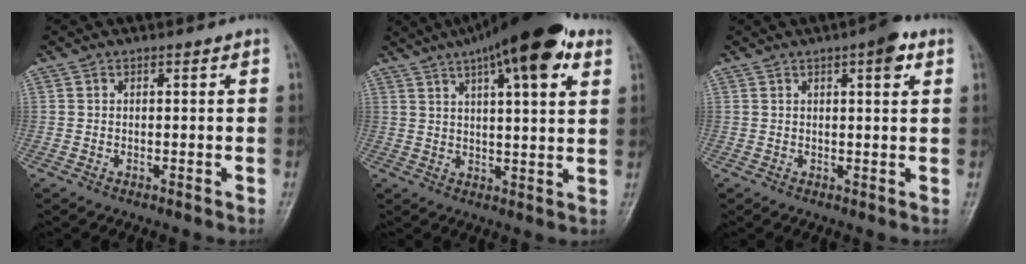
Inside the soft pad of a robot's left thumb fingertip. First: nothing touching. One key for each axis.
{"total": 17.9, "fx": 10.1, "fy": 5.2, "fz": 13.8, "tx": -0.197, "ty": -0.011, "tz": 0.151}
{"total": 4.6, "fx": 2.3, "fy": 1.3, "fz": 3.7, "tx": -0.044, "ty": -0.006, "tz": 0.027}